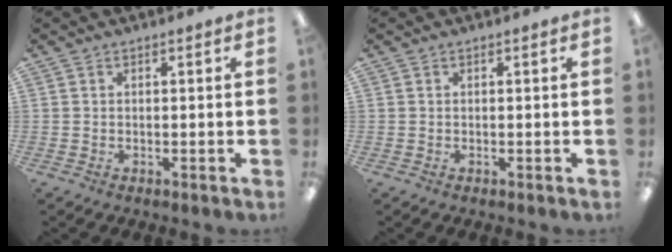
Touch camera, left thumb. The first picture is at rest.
{"total": 0.0}